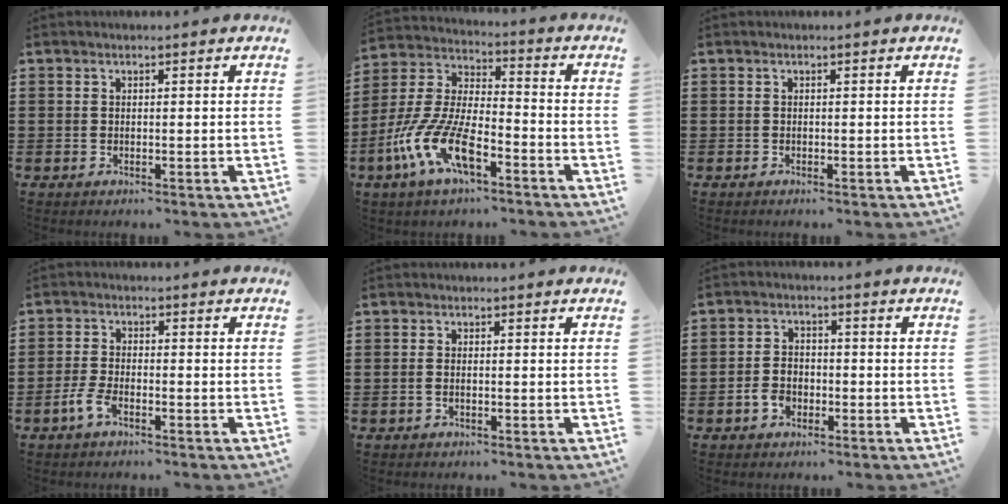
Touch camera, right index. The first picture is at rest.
{"total": 11.5, "force": [-6.3, 4.1, 8.8], "torque": [-0.226, -0.019, -0.130]}
{"total": 0.0}
{"total": 3.2, "force": [-2.0, 1.0, 2.2], "torque": [-0.061, -0.004, -0.044]}
{"total": 0.9, "force": [-0.4, 0.2, 0.8], "torque": [-0.016, -0.005, -0.005]}
{"total": 3.5, "force": [-1.7, 2.4, 1.9], "torque": [-0.048, 0.000, -0.035]}